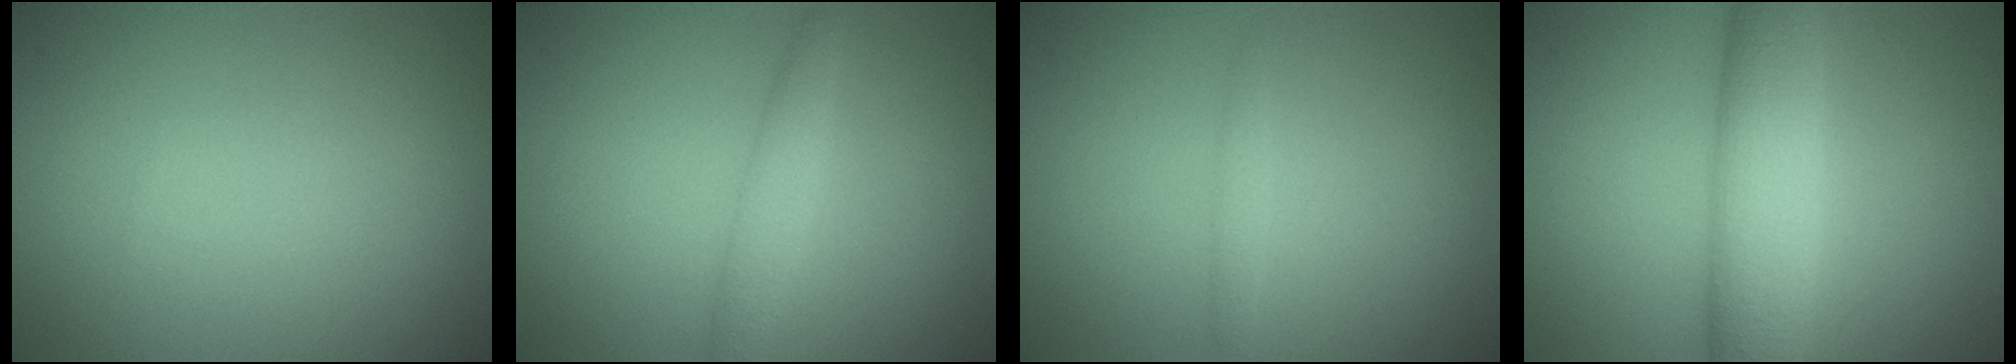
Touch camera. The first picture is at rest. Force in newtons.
{"total": 2.0, "press": 2.0, "slide": 0.0}
{"total": 0.8, "press": 0.8, "slide": 0.0}
{"total": 6.7, "press": 6.6, "slide": 0.3}